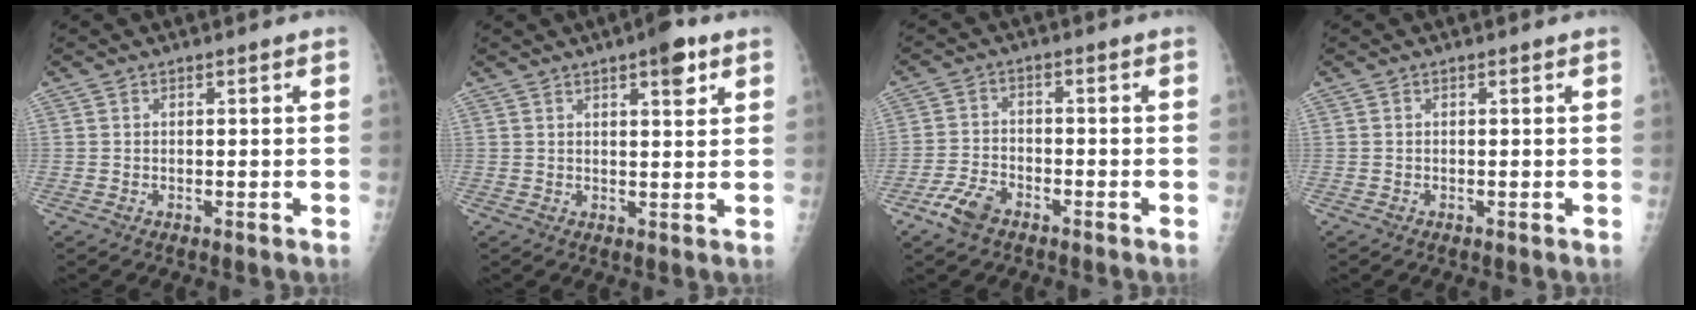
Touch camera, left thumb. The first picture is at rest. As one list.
[{"total": 5.4, "force": [3.0, 1.7, 4.1], "torque": [-0.045, -0.011, 0.037]}, {"total": 5.4, "force": [-3.7, 2.7, 2.9], "torque": [-0.062, 0.015, -0.070]}, {"total": 0.0}]